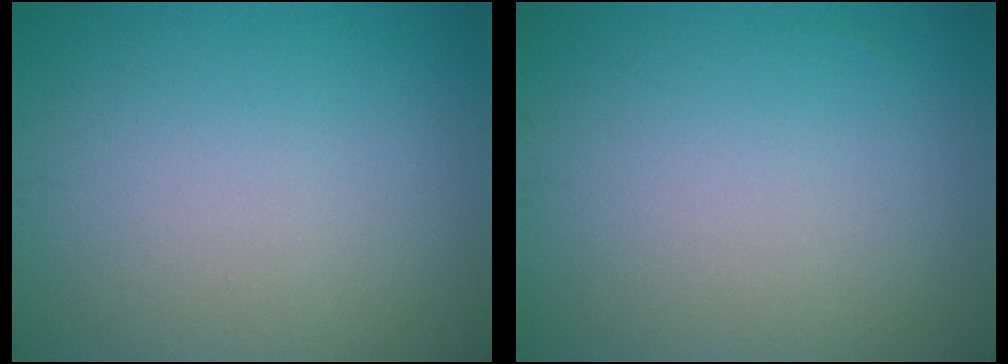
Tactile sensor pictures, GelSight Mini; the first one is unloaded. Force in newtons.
{"total": 0.0}